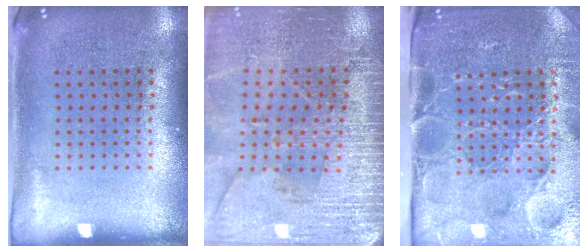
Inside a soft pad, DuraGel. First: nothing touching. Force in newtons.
{"total": 3.1, "press": 3.1, "slide": 0.2}
{"total": 5.0, "press": 4.2, "slide": 2.6}